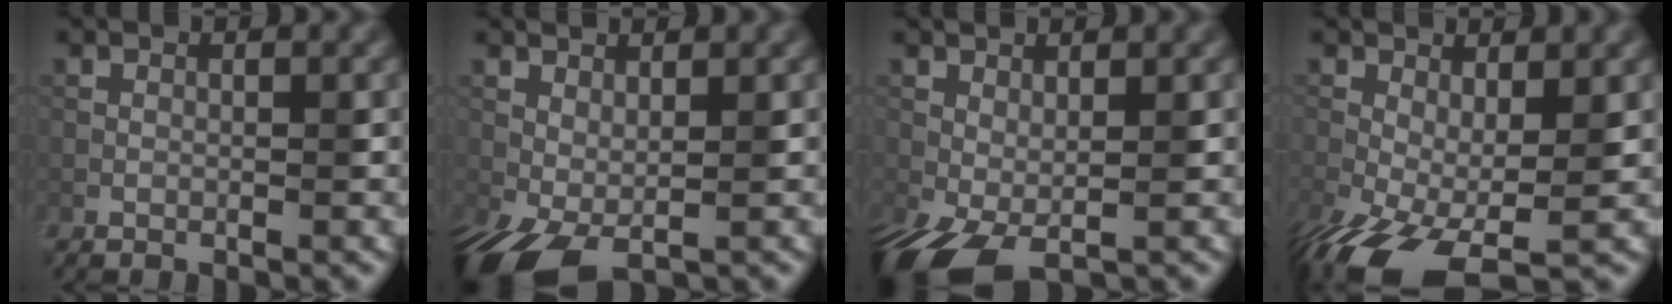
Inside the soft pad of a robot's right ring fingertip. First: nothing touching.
{"total": 5.6, "force": [-0.3, 2.9, 4.8], "torque": [-0.097, -0.016, 0.013]}
{"total": 5.7, "force": [-1.0, 2.9, 4.7], "torque": [-0.101, -0.019, -0.002]}
{"total": 9.7, "force": [-3.8, 4.3, 7.9], "torque": [-0.162, -0.033, -0.051]}